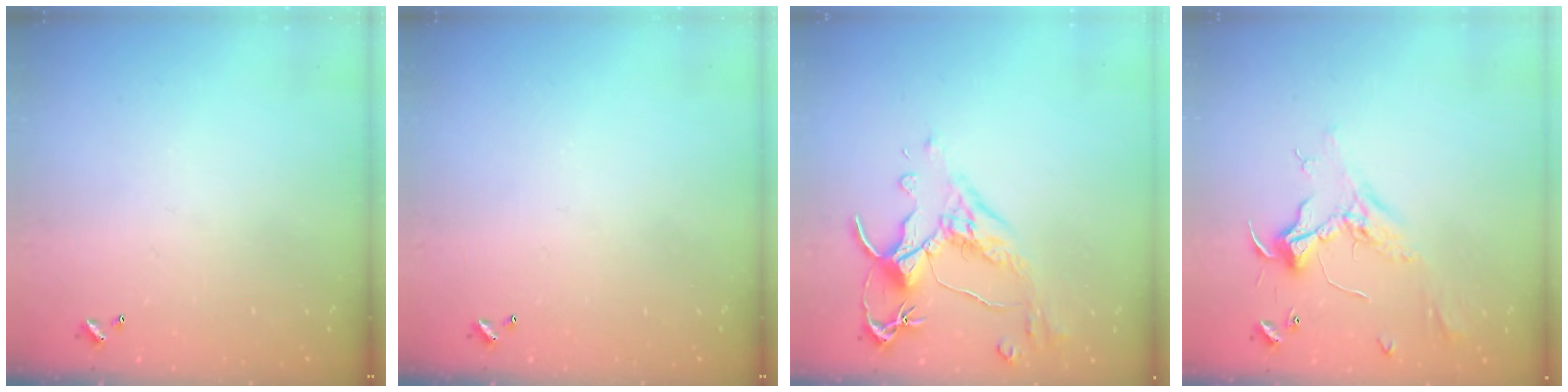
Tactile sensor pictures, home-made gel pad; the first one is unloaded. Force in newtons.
{"total": 0.0}
{"total": 2.5, "press": 2.1, "slide": 1.2}
{"total": 2.5, "press": 2.3, "slide": 0.8}